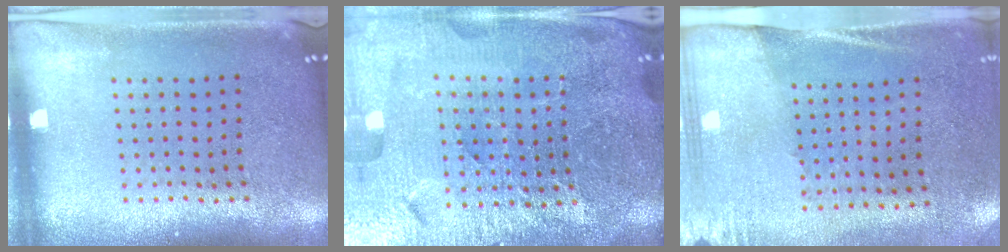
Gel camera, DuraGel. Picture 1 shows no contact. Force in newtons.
{"total": 5.8, "press": 5.2, "slide": 2.5}
{"total": 2.7, "press": 2.3, "slide": 1.4}